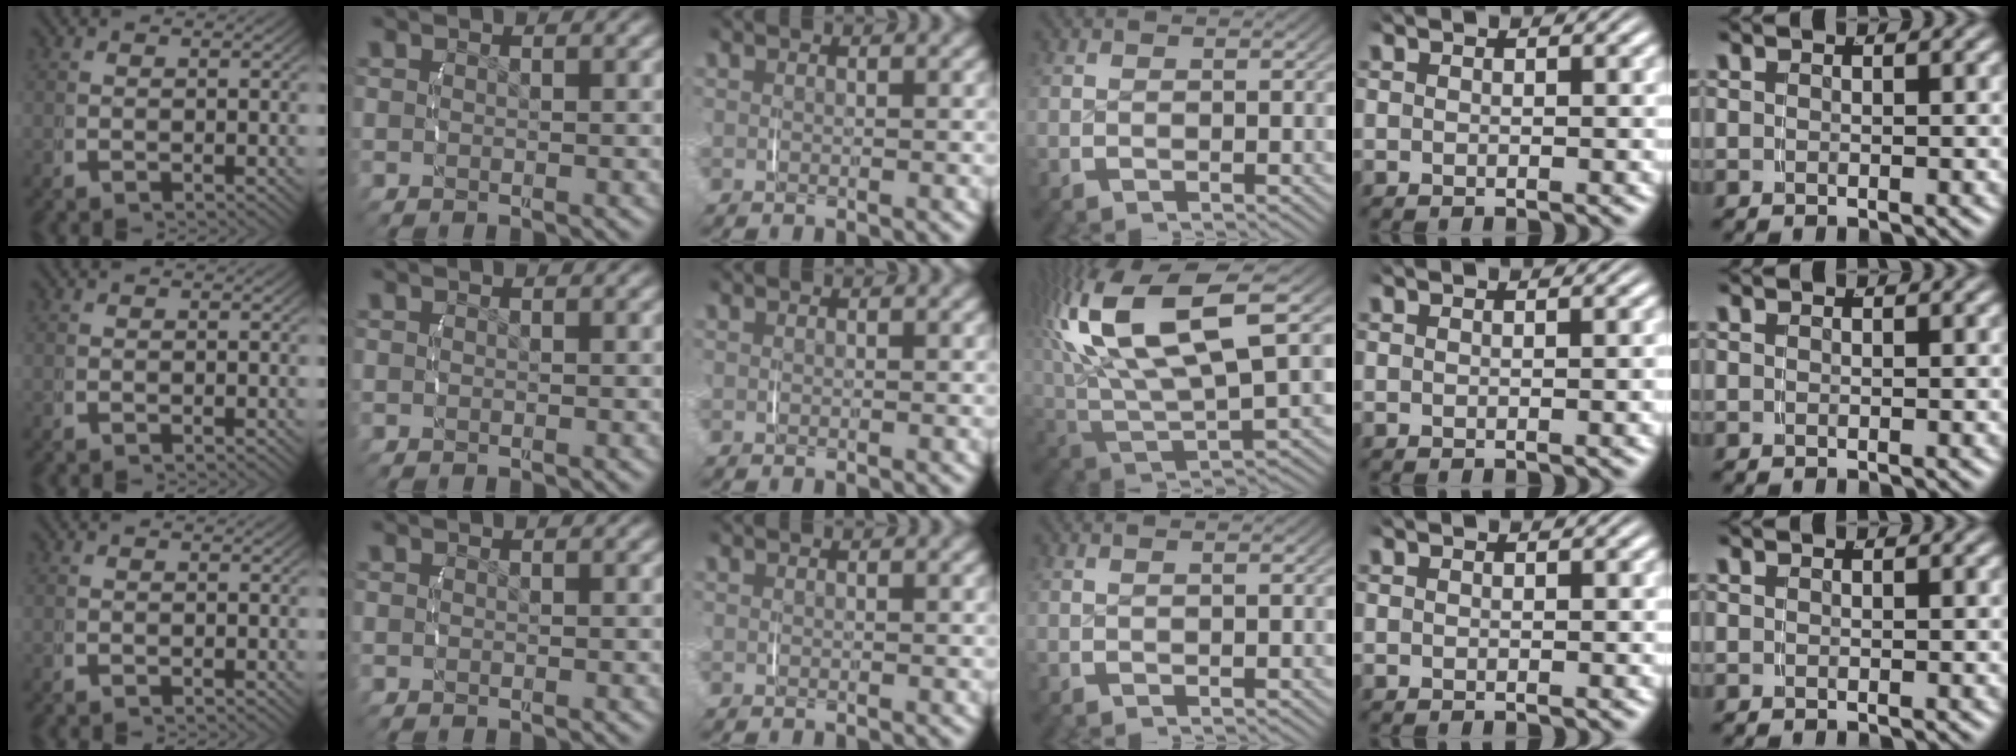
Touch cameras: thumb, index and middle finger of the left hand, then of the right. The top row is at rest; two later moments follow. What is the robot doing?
{"motion": "lift_and_place", "object": "string"}